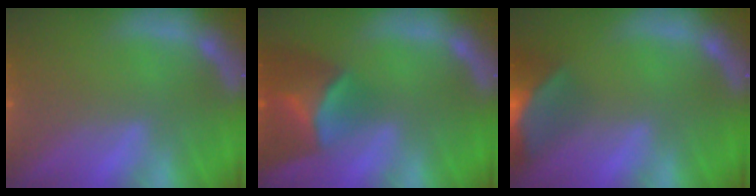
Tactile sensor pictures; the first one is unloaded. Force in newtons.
{"total": 6.5}
{"total": 9.9}